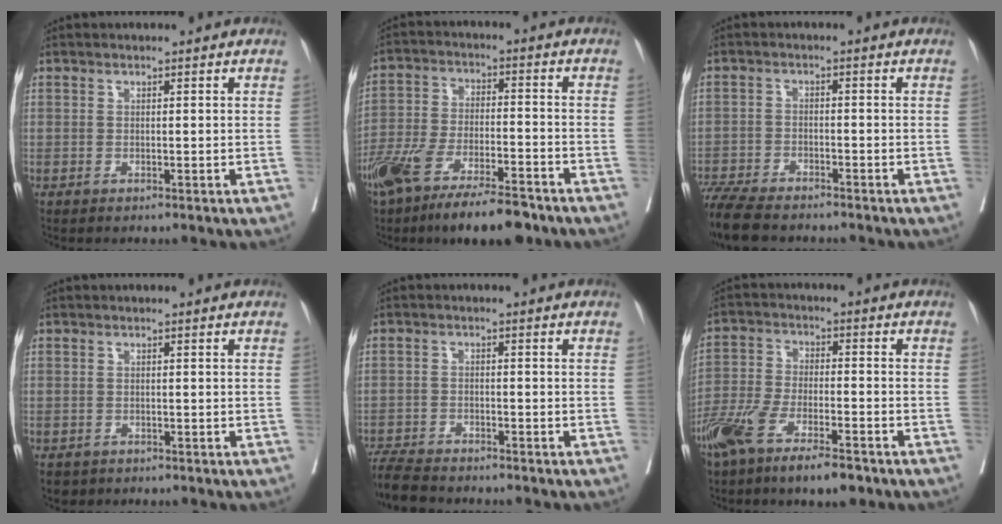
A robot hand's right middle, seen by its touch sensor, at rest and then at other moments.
{"total": 15.9, "force": [-11.6, 3.7, 10.2], "torque": [-0.190, -0.029, -0.203]}
{"total": 10.0, "force": [-8.6, 2.3, 4.4], "torque": [-0.076, -0.018, -0.145]}
{"total": 2.1, "force": [-1.5, 1.4, 0.2], "torque": [-0.005, 0.000, -0.024]}
{"total": 6.5, "force": [-6.2, 0.9, 1.8], "torque": [-0.028, -0.018, -0.109]}
{"total": 11.1, "force": [-7.7, 2.8, 7.5], "torque": [-0.146, -0.012, -0.137]}